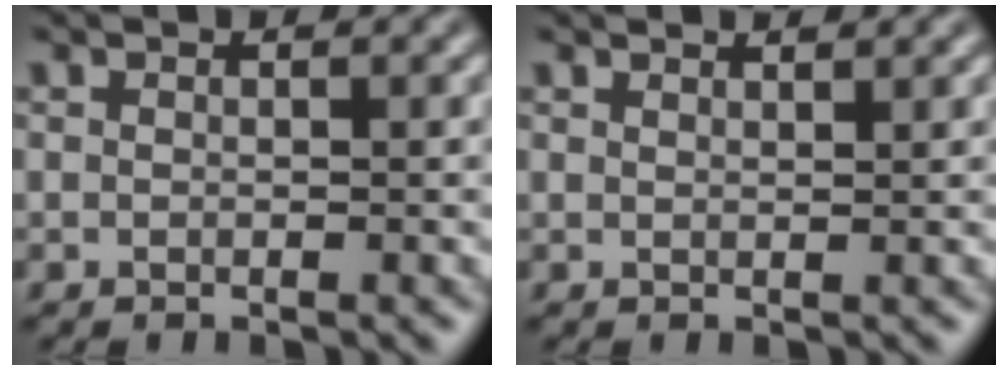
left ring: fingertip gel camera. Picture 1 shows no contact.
{"total": 1.2, "force": [1.2, 0.0, 0.2], "torque": [-0.006, -0.001, 0.014]}